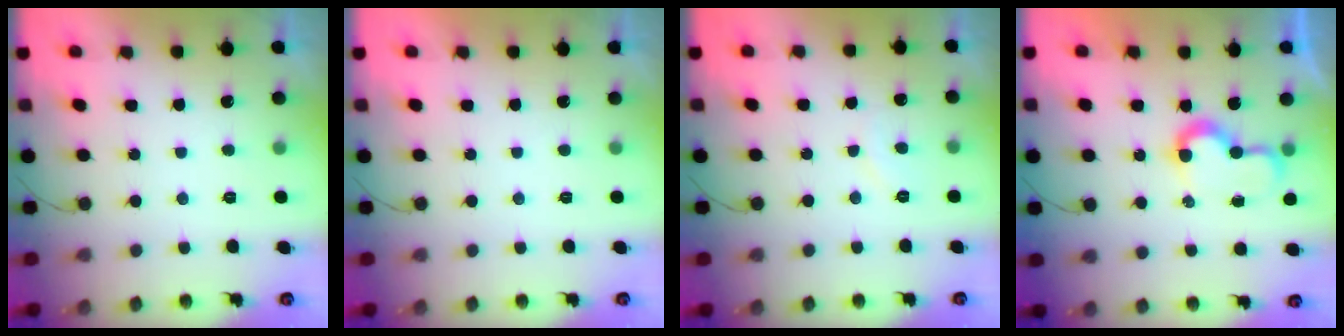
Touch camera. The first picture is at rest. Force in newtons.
{"total": 1.8, "press": 1.8, "slide": 0.0}
{"total": 5.8, "press": 5.8, "slide": 0.5}
{"total": 7.5, "press": 7.5, "slide": 0.3}